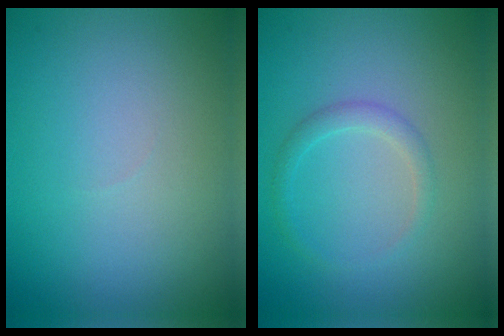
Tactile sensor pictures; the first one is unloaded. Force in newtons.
{"total": 1.5, "press": 1.5, "slide": 0.1}